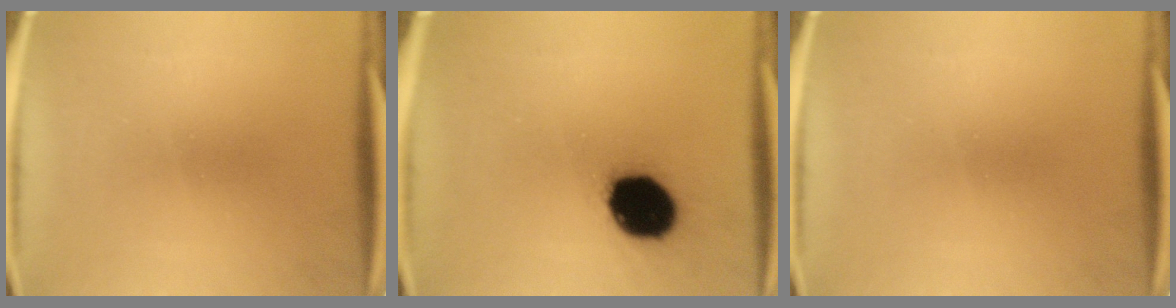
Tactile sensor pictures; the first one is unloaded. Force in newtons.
{"total": 16.6}
{"total": 0.0}